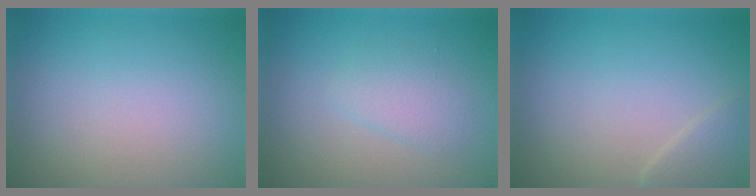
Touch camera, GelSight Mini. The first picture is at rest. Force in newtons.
{"total": 1.8, "press": 1.8, "slide": 0.1}
{"total": 1.4, "press": 1.4, "slide": 0.2}